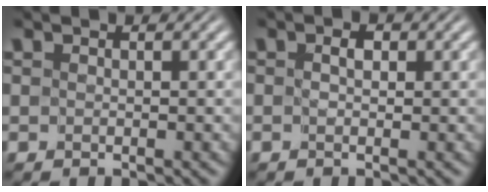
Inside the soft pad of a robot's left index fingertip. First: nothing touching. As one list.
[{"total": 0.7, "force": [0.1, 0.2, 0.7], "torque": [-0.011, 0.003, 0.000]}]